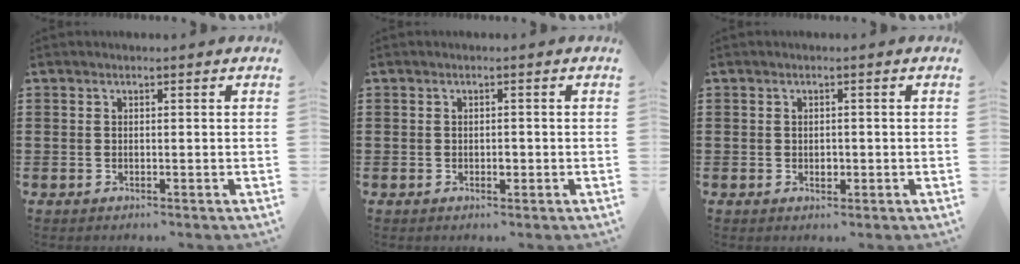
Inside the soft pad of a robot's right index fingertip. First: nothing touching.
{"total": 1.2, "force": [-0.3, 0.7, 1.0], "torque": [-0.019, 0.000, -0.005]}
{"total": 1.2, "force": [-0.2, 0.8, 0.9], "torque": [-0.018, 0.002, -0.003]}